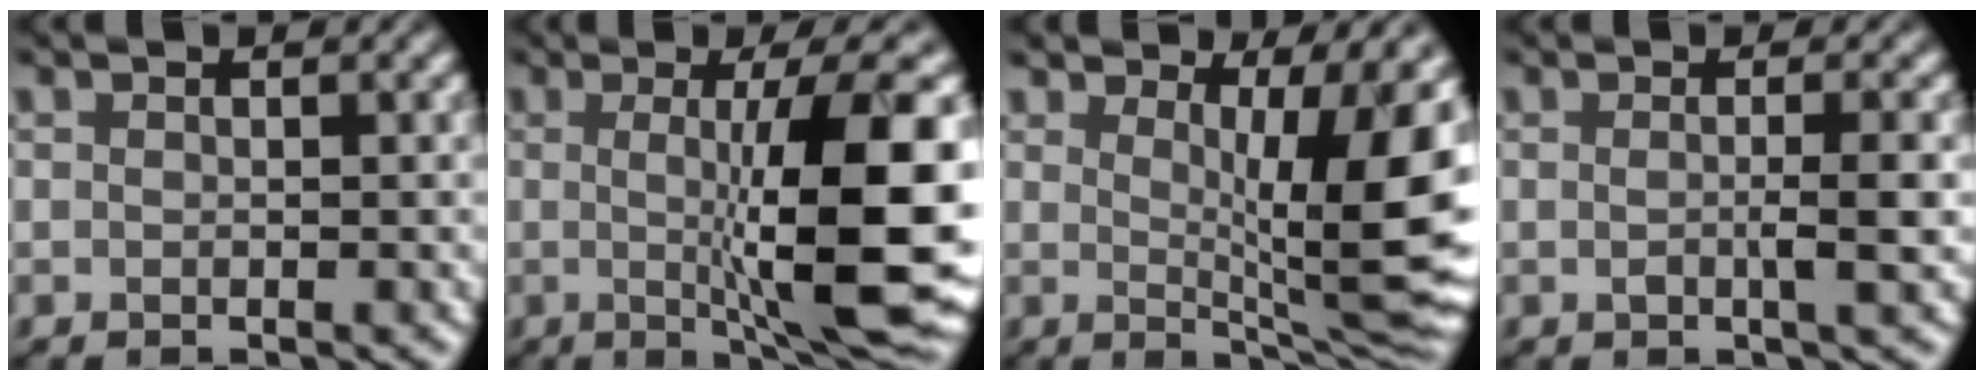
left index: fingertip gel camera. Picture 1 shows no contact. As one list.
[{"total": 12.5, "force": [-0.3, 2.5, 12.2], "torque": [-0.160, -0.002, 0.001]}, {"total": 10.2, "force": [2.4, 3.6, 9.2], "torque": [-0.121, -0.013, 0.040]}, {"total": 2.3, "force": [-0.4, 0.4, 2.3], "torque": [-0.042, -0.003, -0.008]}]